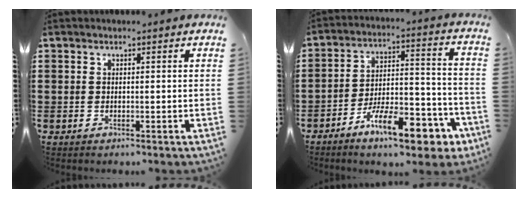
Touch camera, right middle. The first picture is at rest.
{"total": 13.0, "force": [-9.0, 4.5, 8.2], "torque": [-0.127, 0.040, -0.155]}